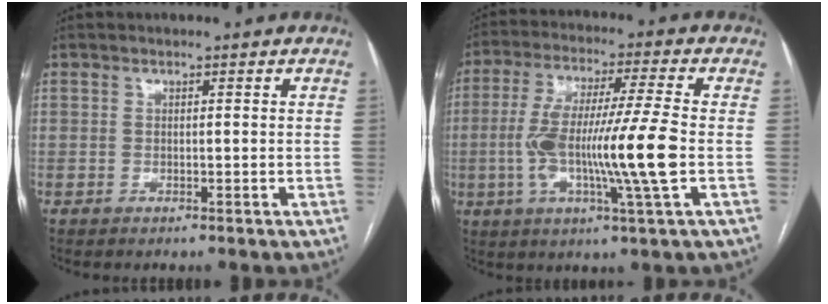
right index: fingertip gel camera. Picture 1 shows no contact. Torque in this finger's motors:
{"motor_torque": [1.16, -0.12, 0.61, 0.21]}